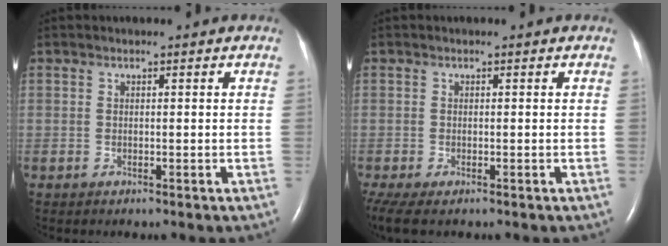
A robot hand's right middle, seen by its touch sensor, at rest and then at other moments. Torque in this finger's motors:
{"motor_torque": [0.40, -0.36, 0.16, 0.06]}